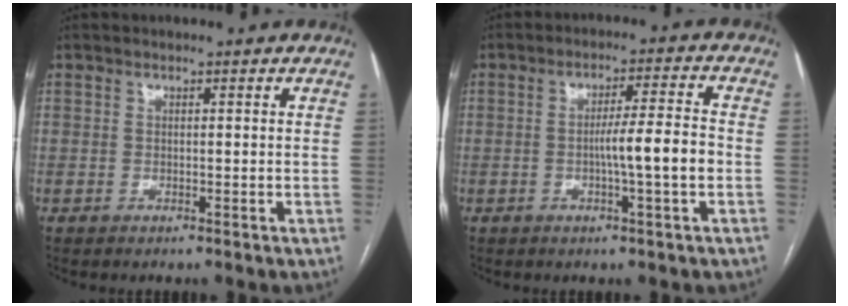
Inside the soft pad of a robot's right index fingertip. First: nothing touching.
{"total": 6.8, "force": [-1.4, -0.4, 6.6], "torque": [-0.104, 0.005, -0.023]}